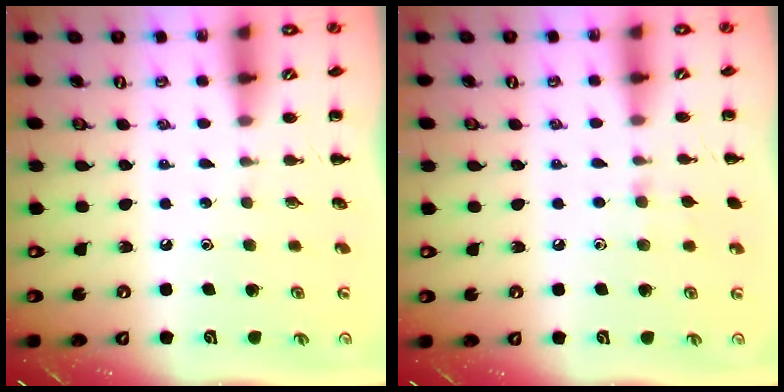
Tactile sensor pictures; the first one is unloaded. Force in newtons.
{"total": 4.9, "press": 4.6, "slide": 1.5}